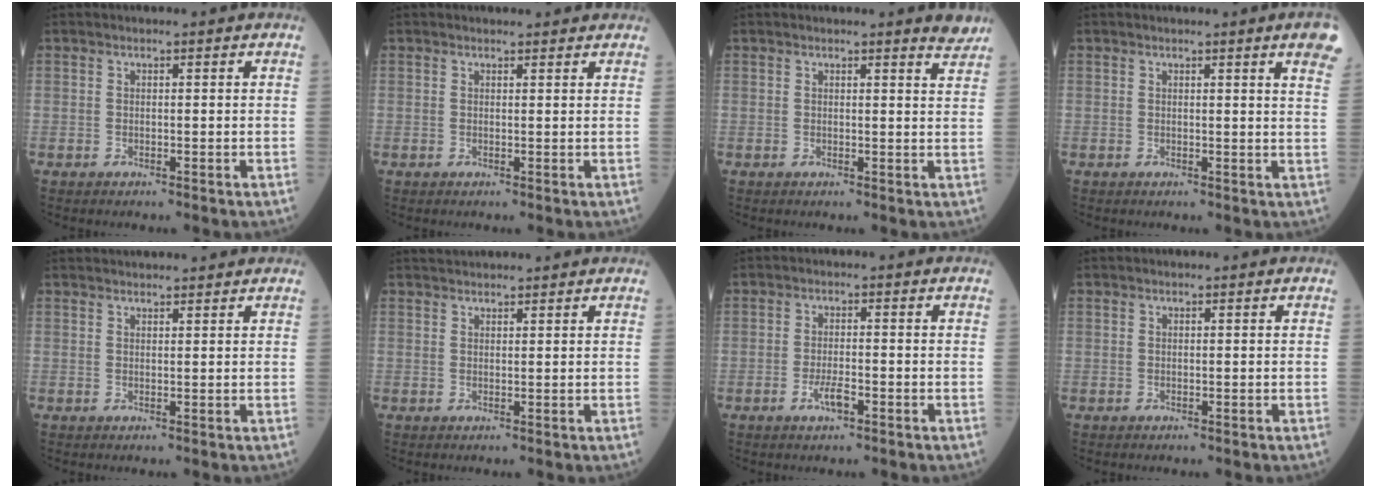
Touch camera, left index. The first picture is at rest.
{"total": 3.2, "force": [3.0, 0.7, 0.7], "torque": [-0.011, 0.014, 0.033]}
{"total": 2.5, "force": [2.4, -0.1, 0.5], "torque": [-0.007, -0.022, 0.013]}
{"total": 5.0, "force": [3.5, -0.3, 3.7], "torque": [-0.036, -0.012, 0.022]}
{"total": 5.8, "force": [5.6, 0.6, 1.6], "torque": [-0.018, 0.032, 0.069]}
{"total": 3.4, "force": [3.3, 0.3, 0.8], "torque": [-0.012, 0.034, 0.056]}
{"total": 2.7, "force": [-1.4, 0.6, 2.2], "torque": [-0.047, -0.001, -0.026]}
{"total": 0.0}